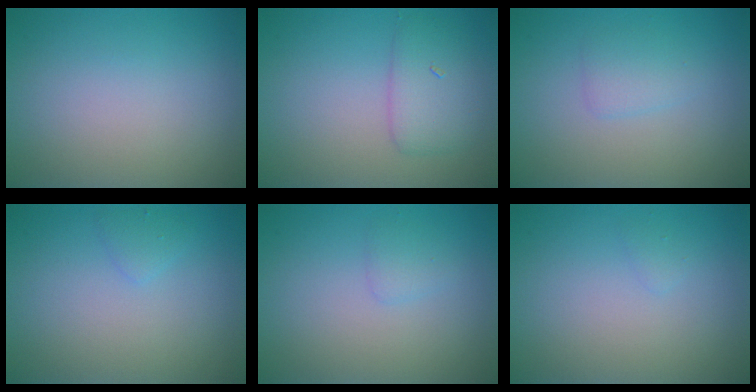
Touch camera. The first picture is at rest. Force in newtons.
{"total": 2.9, "press": 2.9, "slide": 0.1}
{"total": 1.5, "press": 1.5, "slide": 0.1}
{"total": 0.9, "press": 0.9, "slide": 0.0}
{"total": 0.9, "press": 0.9, "slide": 0.2}
{"total": 0.5, "press": 0.5, "slide": 0.1}